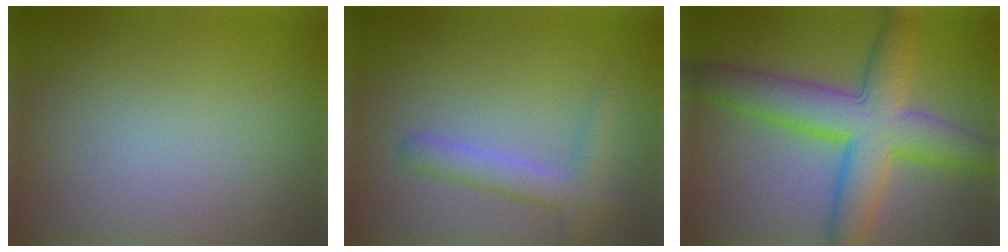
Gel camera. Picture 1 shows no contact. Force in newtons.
{"total": 2.6, "press": 2.6, "slide": 0.2}
{"total": 8.2, "press": 8.2, "slide": 0.2}